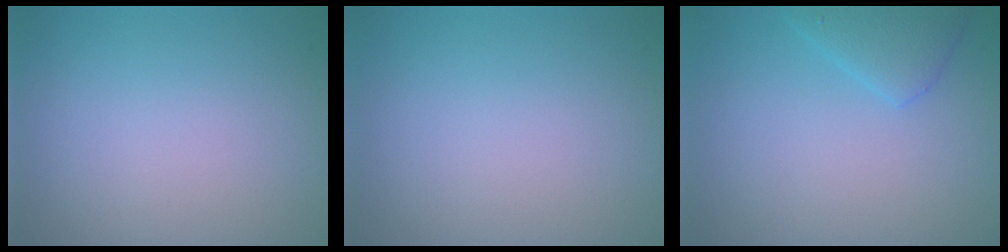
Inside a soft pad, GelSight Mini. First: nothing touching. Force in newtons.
{"total": 0.0}
{"total": 2.4, "press": 2.4, "slide": 0.2}